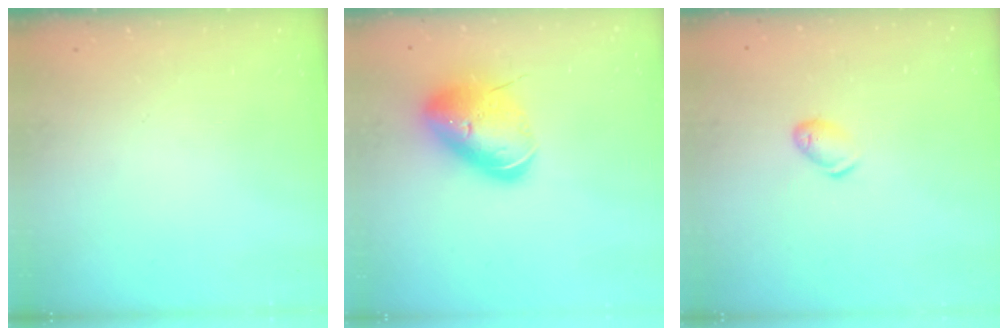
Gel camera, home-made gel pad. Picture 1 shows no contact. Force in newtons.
{"total": 16.1, "press": 15.8, "slide": 2.8}
{"total": 5.6, "press": 5.5, "slide": 1.0}